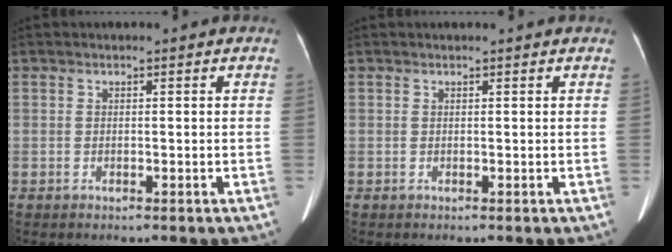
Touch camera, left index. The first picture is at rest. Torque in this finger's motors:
{"motor_torque": [-0.20, -0.18, 0.04, 0.02]}